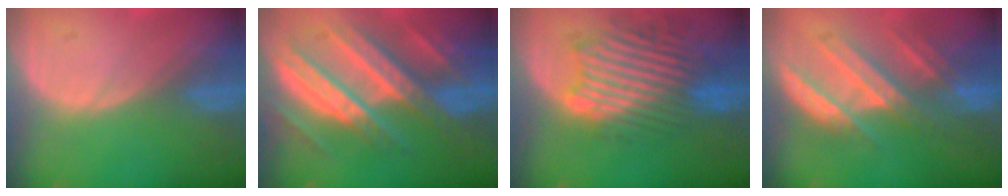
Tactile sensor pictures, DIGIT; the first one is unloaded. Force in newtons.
{"total": 11.3, "press": 11.2, "slide": 1.1}
{"total": 11.0, "press": 10.3, "slide": 3.9}
{"total": 7.6, "press": 7.4, "slide": 1.7}